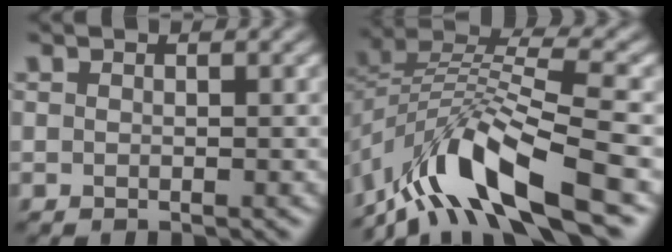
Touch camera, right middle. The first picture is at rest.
{"total": 11.1, "force": [-7.0, 3.6, 7.9], "torque": [-0.146, 0.007, -0.136]}